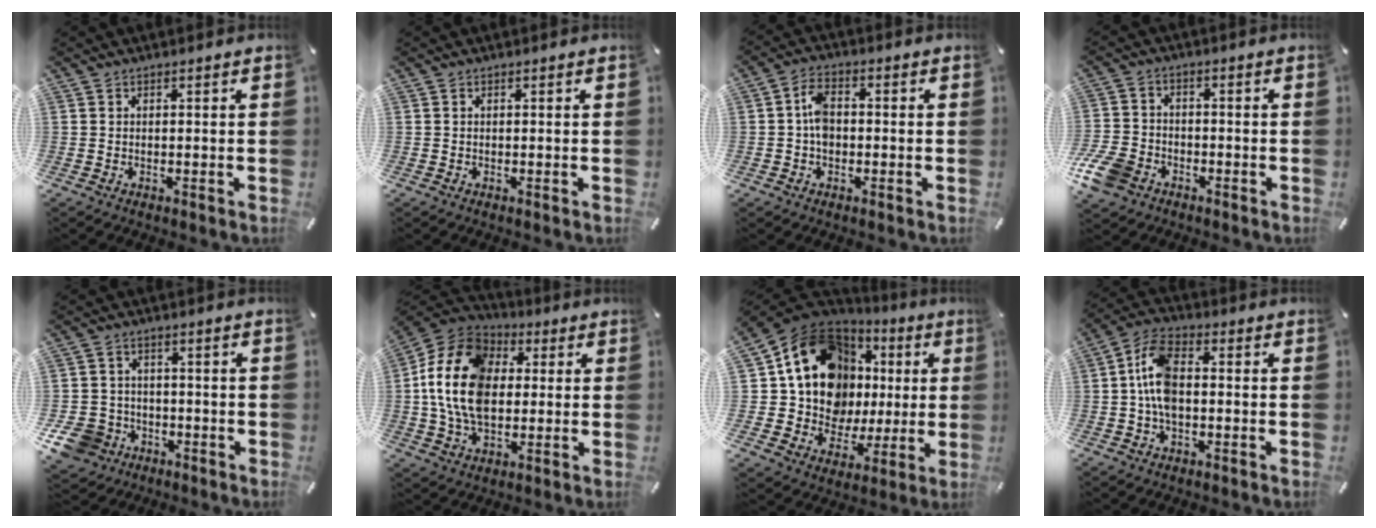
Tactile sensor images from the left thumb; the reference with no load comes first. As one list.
[{"total": 0.0}, {"total": 5.0, "force": [-0.5, 3.4, 3.6], "torque": [-0.073, 0.008, -0.009]}, {"total": 8.3, "force": [-4.5, 5.8, 3.9], "torque": [-0.091, 0.023, -0.085]}, {"total": 9.0, "force": [-4.2, 7.6, 2.4], "torque": [-0.063, 0.032, -0.079]}, {"total": 16.5, "force": [0.6, 12.5, 10.6], "torque": [-0.240, 0.011, 0.006]}, {"total": 17.2, "force": [4.9, 14.2, 8.4], "torque": [-0.143, -0.043, 0.102]}, {"total": 9.2, "force": [-0.7, 5.4, 7.4], "torque": [-0.161, 0.008, -0.014]}]